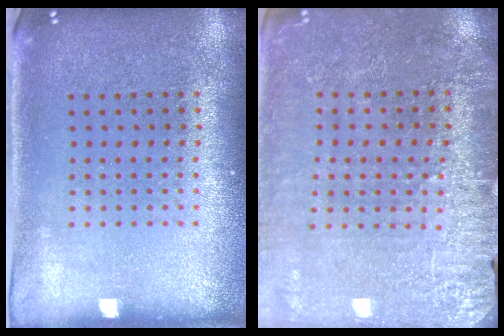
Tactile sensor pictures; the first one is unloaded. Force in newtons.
{"total": 2.9, "press": 2.9, "slide": 0.4}